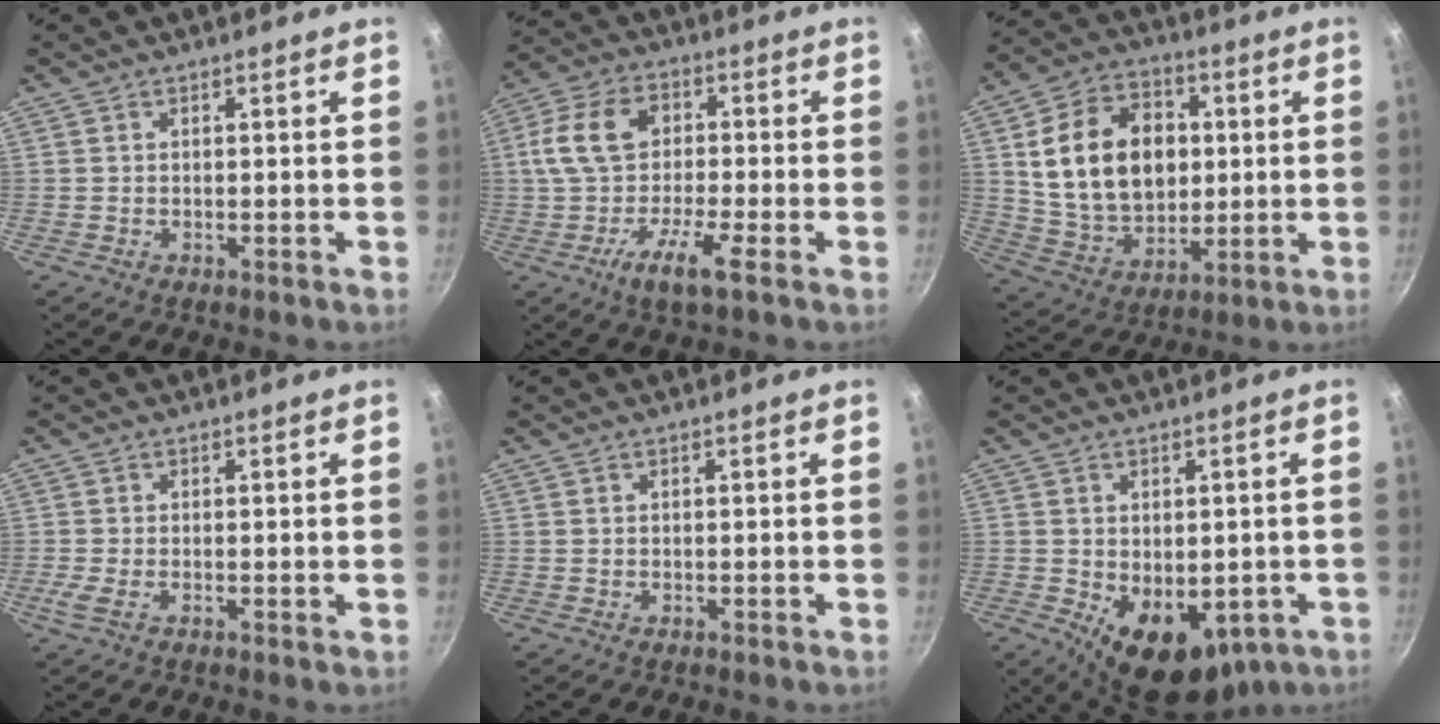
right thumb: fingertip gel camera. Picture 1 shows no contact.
{"total": 11.9, "force": [-3.5, 5.6, 9.9], "torque": [-0.183, 0.028, -0.089]}
{"total": 20.5, "force": [2.8, 14.9, 13.9], "torque": [-0.215, 0.005, 0.057]}
{"total": 2.0, "force": [-0.5, 0.7, 1.8], "torque": [-0.041, -0.003, -0.013]}
{"total": 0.0}
{"total": 12.3, "force": [-3.3, 7.9, 8.8], "torque": [-0.094, -0.014, -0.023]}